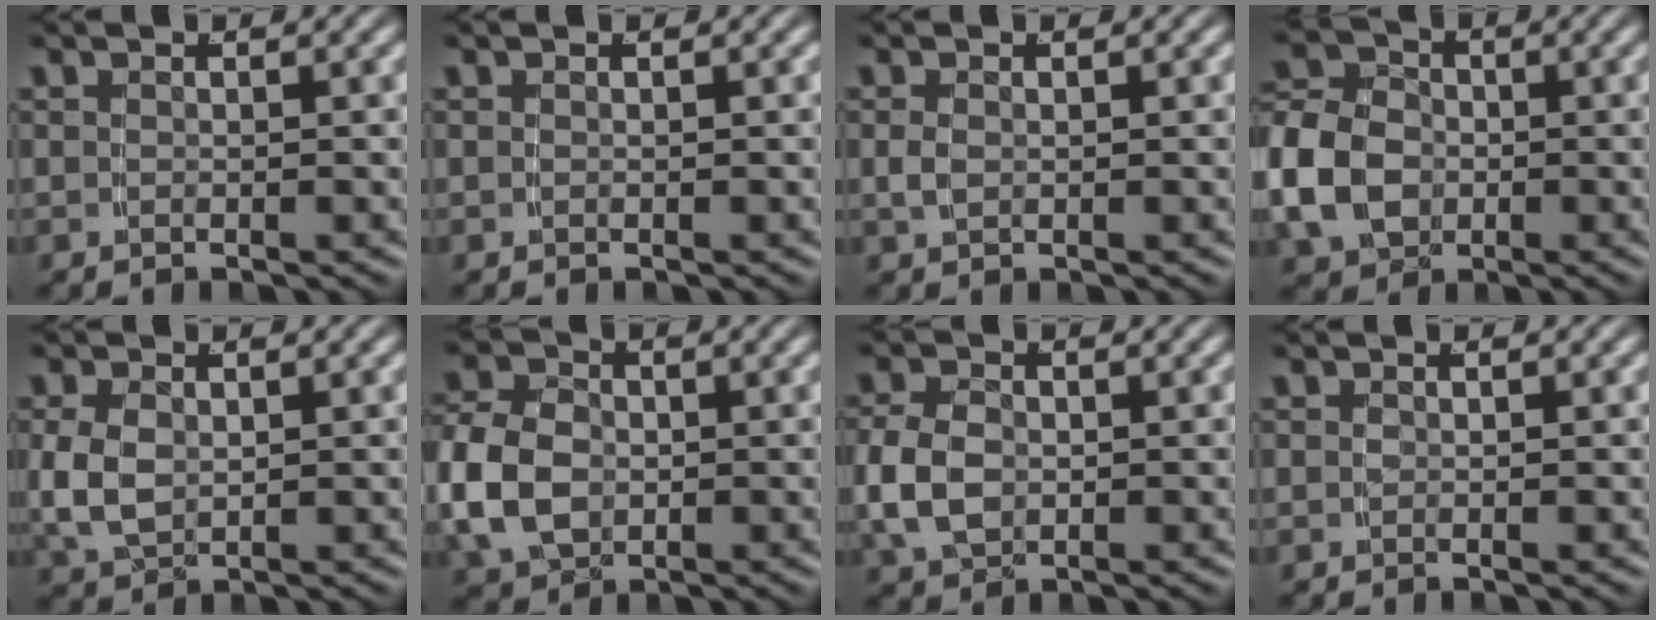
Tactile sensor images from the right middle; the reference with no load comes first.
{"total": 0.0}
{"total": 0.6, "force": [-0.1, 0.2, 0.6], "torque": [-0.016, -0.007, 0.007]}
{"total": 7.8, "force": [-0.9, 6.5, 4.2], "torque": [-0.101, -0.024, -0.009]}
{"total": 4.1, "force": [-0.1, 3.2, 2.6], "torque": [-0.081, -0.017, 0.015]}
{"total": 6.0, "force": [-0.6, 4.8, 3.5], "torque": [-0.095, -0.019, 0.000]}
{"total": 3.8, "force": [-0.4, 2.9, 2.4], "torque": [-0.068, -0.012, 0.005]}
{"total": 0.0}